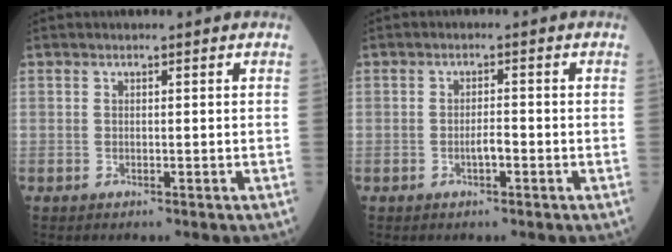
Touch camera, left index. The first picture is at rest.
{"total": 1.8, "force": [-0.7, 0.4, 1.6], "torque": [-0.027, 0.003, -0.013]}